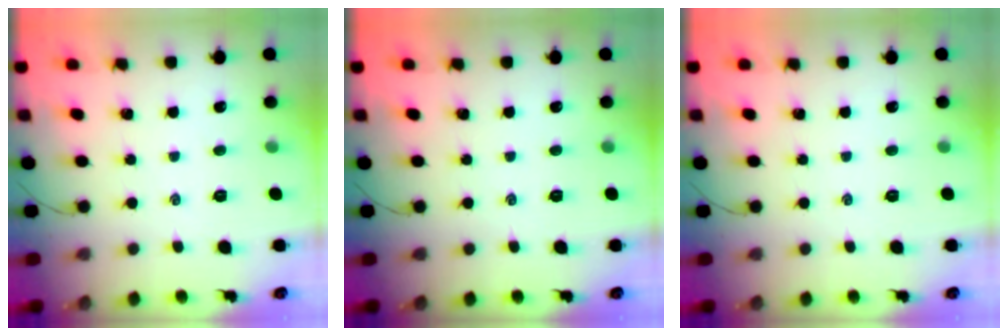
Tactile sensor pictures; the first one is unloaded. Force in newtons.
{"total": 0.0}
{"total": 0.0}